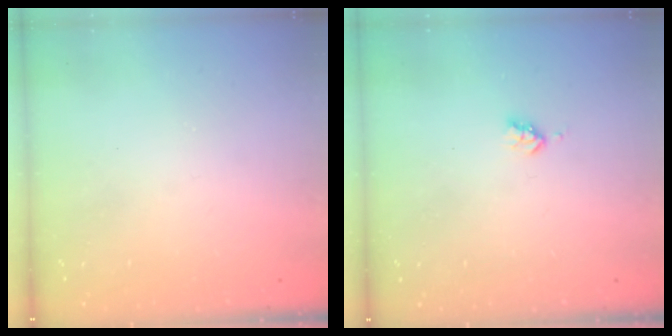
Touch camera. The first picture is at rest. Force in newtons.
{"total": 2.9, "press": 2.9, "slide": 0.5}